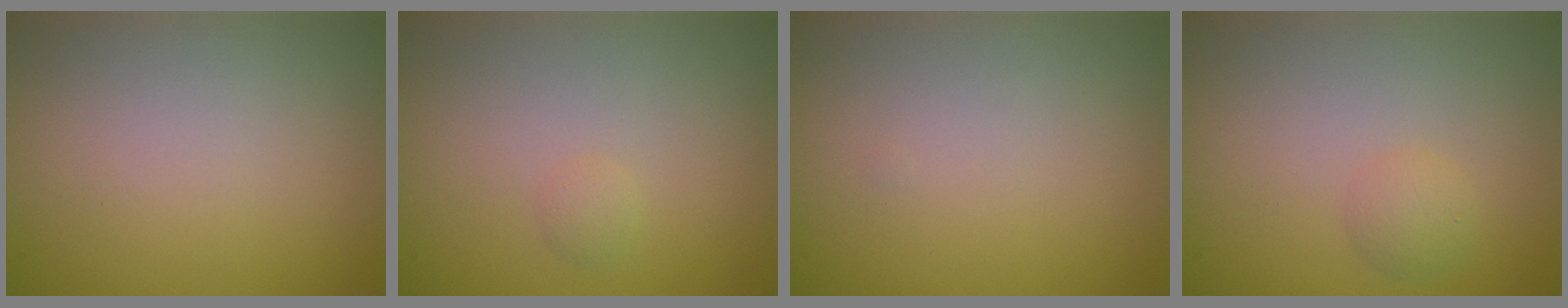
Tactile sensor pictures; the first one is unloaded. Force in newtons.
{"total": 0.7, "press": 0.7, "slide": 0.1}
{"total": 0.0}
{"total": 1.6, "press": 1.5, "slide": 0.1}